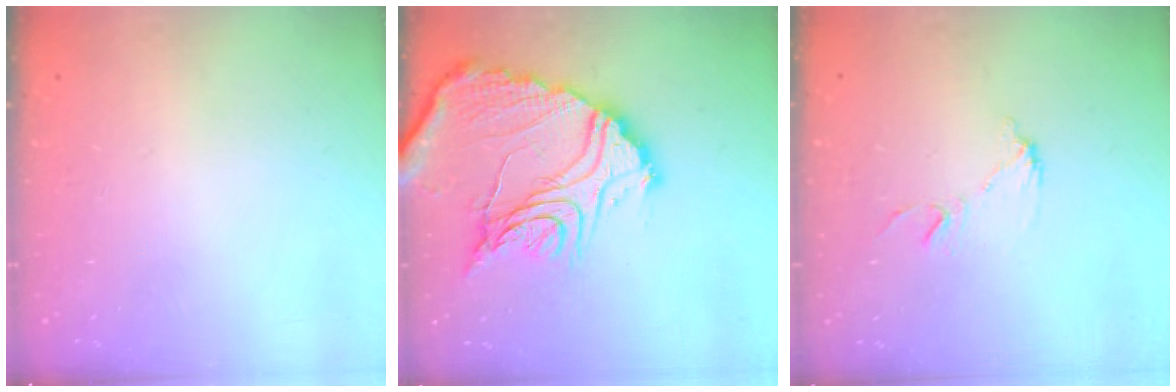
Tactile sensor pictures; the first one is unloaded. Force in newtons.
{"total": 22.0, "press": 21.9, "slide": 2.1}
{"total": 6.1, "press": 6.1, "slide": 0.4}